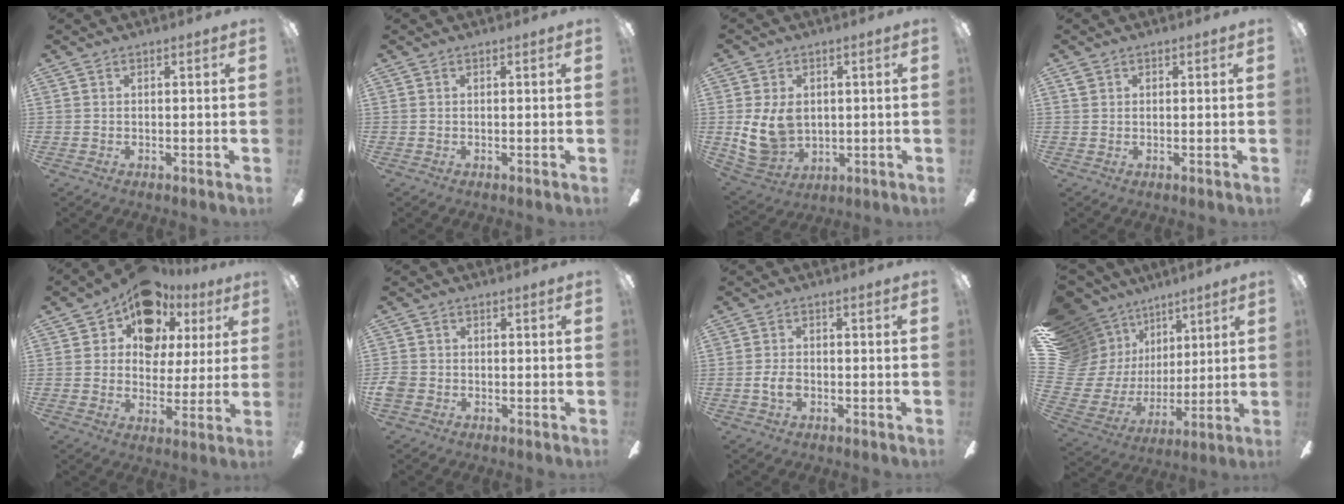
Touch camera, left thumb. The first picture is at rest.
{"total": 0.0}
{"total": 10.7, "force": [1.8, 8.6, 6.2], "torque": [-0.155, -0.011, 0.036]}
{"total": 1.2, "force": [0.6, 1.0, 0.3], "torque": [-0.006, 0.003, 0.011]}
{"total": 13.9, "force": [9.4, 8.8, 5.2], "torque": [-0.097, -0.055, 0.175]}
{"total": 2.8, "force": [-0.9, 2.3, 1.3], "torque": [-0.027, 0.003, -0.017]}
{"total": 3.2, "force": [-0.9, 1.9, 2.4], "torque": [-0.054, 0.004, -0.019]}
{"total": 17.4, "force": [8.2, 14.2, 5.8], "torque": [-0.154, -0.078, 0.182]}